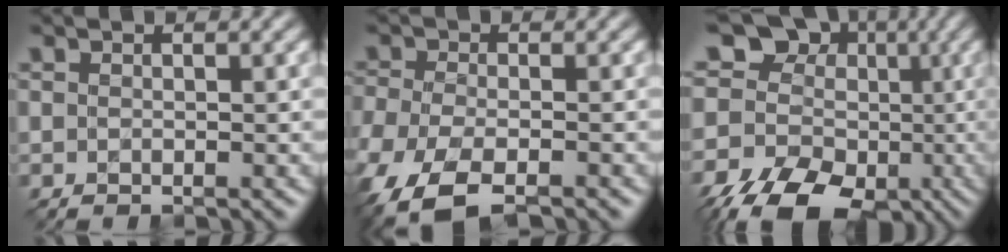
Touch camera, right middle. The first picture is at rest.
{"total": 8.0, "force": [-5.3, 3.0, 5.3], "torque": [-0.112, -0.022, -0.098]}
{"total": 14.2, "force": [-4.0, 11.6, 7.3], "torque": [-0.135, 0.002, -0.050]}